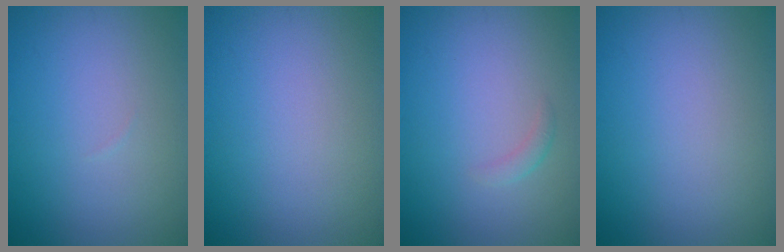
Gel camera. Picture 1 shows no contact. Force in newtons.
{"total": 0.0}
{"total": 0.9, "press": 0.9, "slide": 0.0}
{"total": 0.0}